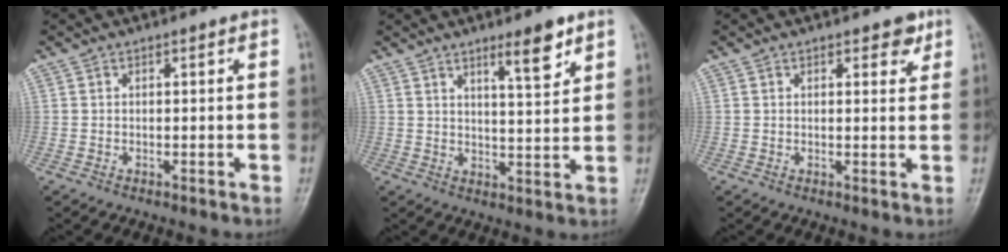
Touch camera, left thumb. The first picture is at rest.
{"total": 6.8, "force": [4.4, 1.4, 5.0], "torque": [-0.068, -0.033, 0.071]}
{"total": 2.8, "force": [1.7, 1.4, 1.7], "torque": [-0.005, -0.007, 0.020]}